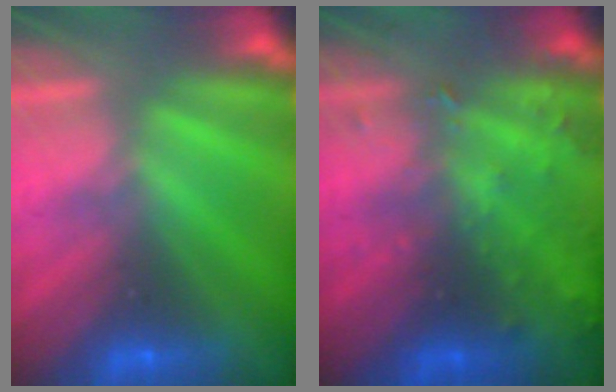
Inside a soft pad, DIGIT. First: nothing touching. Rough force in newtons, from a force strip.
{"total": 7.7}